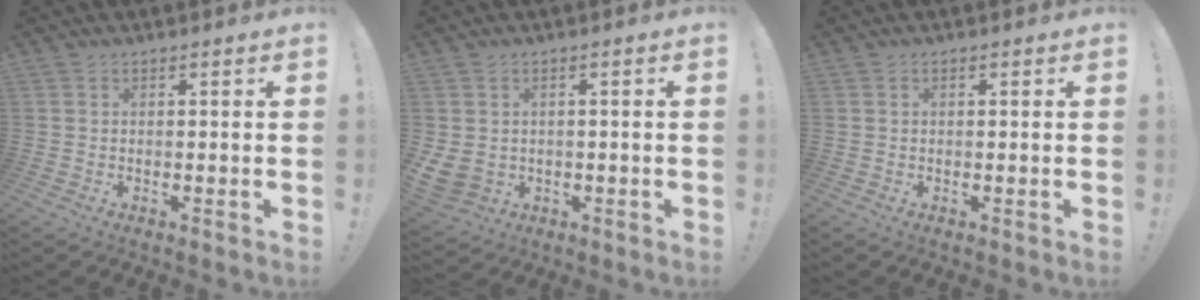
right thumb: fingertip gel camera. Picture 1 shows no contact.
{"total": 4.5, "force": [0.6, 4.0, 2.1], "torque": [-0.047, -0.013, 0.013]}
{"total": 0.0}